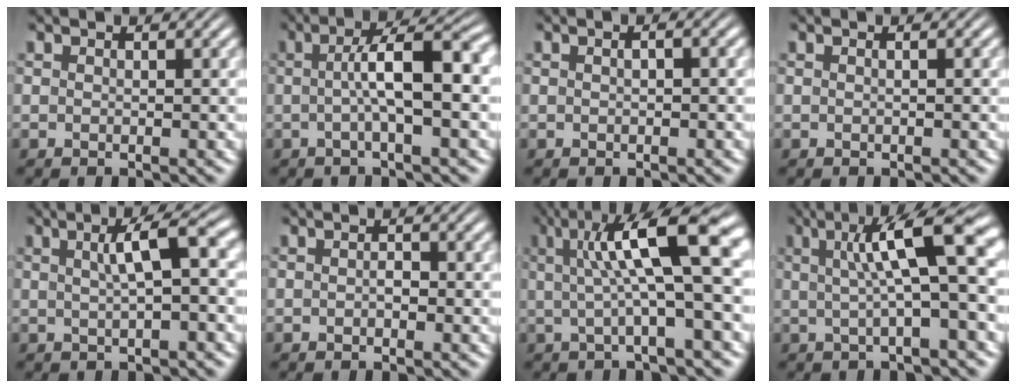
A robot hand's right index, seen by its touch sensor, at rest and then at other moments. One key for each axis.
{"total": 5.4, "fx": -0.3, "fy": 0.9, "fz": 5.3, "tx": -0.086, "ty": 0.010, "tz": -0.008}
{"total": 0.7, "fx": -0.2, "fy": 0.2, "fz": 0.7, "tx": -0.009, "ty": 0.002, "tz": -0.004}
{"total": 0.0}
{"total": 3.5, "fx": 0.3, "fy": 0.4, "fz": 3.4, "tx": -0.048, "ty": 0.014, "tz": 0.006}
{"total": 0.7, "fx": -0.4, "fy": 0.3, "fz": 0.6, "tx": -0.015, "ty": -0.005, "tz": -0.003}
{"total": 9.5, "fx": 2.6, "fy": 2.5, "fz": 8.8, "tx": -0.119, "ty": 0.031, "tz": 0.029}
{"total": 7.3, "fx": 1.5, "fy": 1.4, "fz": 7.0, "tx": -0.091, "ty": 0.025, "tz": 0.019}